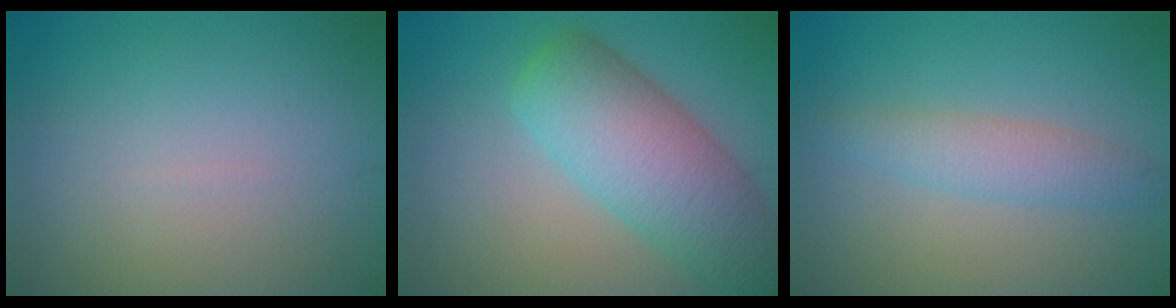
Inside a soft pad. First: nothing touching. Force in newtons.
{"total": 7.9, "press": 7.9, "slide": 0.3}
{"total": 2.7, "press": 2.7, "slide": 0.0}